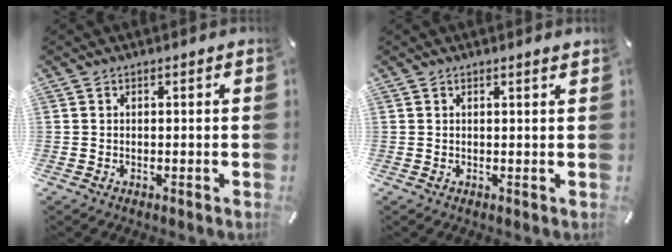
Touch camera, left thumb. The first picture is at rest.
{"total": 0.9, "force": [0.7, -0.1, 0.5], "torque": [-0.009, -0.002, 0.013]}